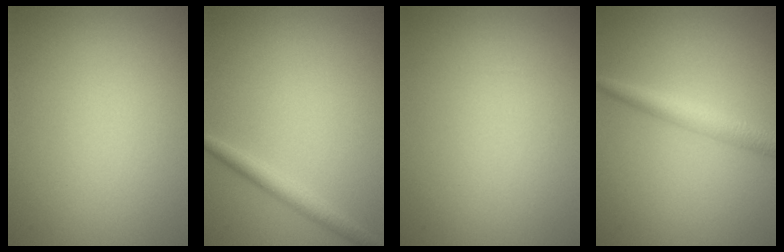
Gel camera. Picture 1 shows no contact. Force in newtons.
{"total": 2.0, "press": 2.0, "slide": 0.1}
{"total": 0.0}
{"total": 2.4, "press": 2.4, "slide": 0.0}